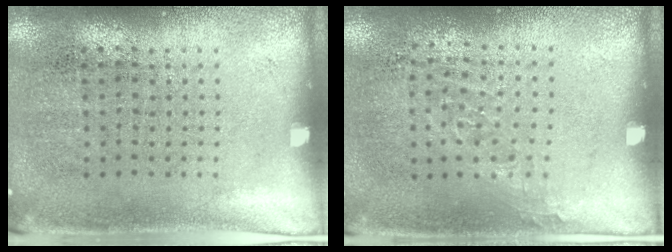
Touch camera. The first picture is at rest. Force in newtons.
{"total": 1.0, "press": 0.7, "slide": 0.6}